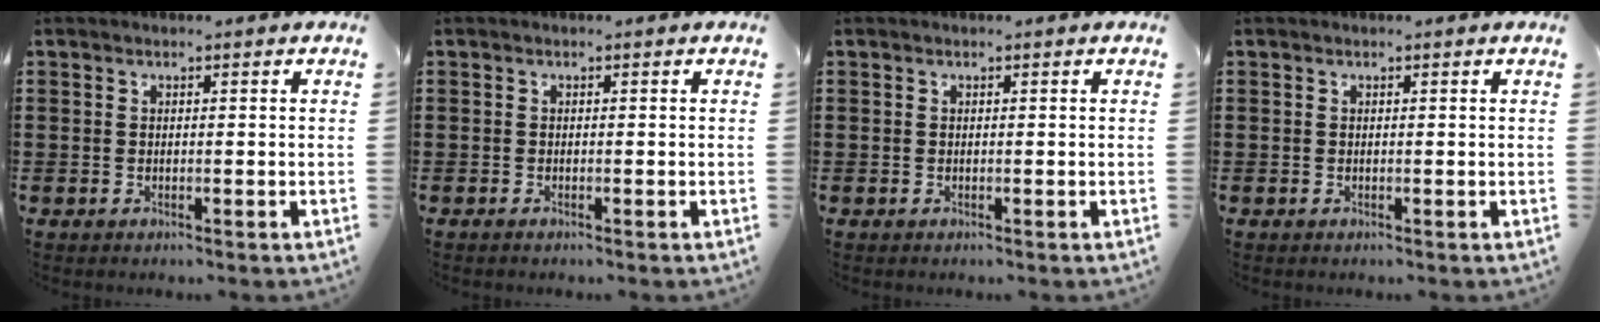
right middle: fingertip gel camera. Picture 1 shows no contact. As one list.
[{"total": 0.0}, {"total": 0.0}, {"total": 0.0}]